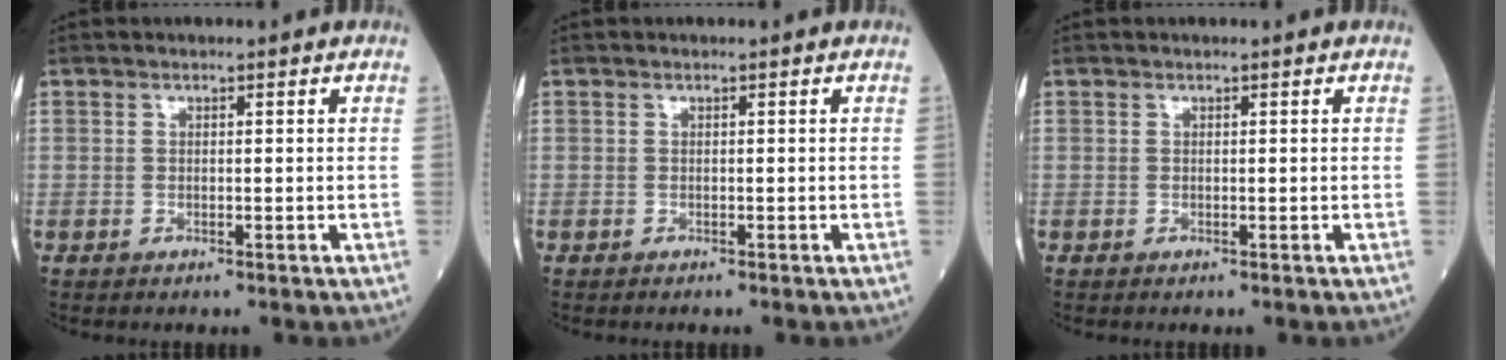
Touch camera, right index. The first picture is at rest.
{"total": 0.0}
{"total": 0.0}